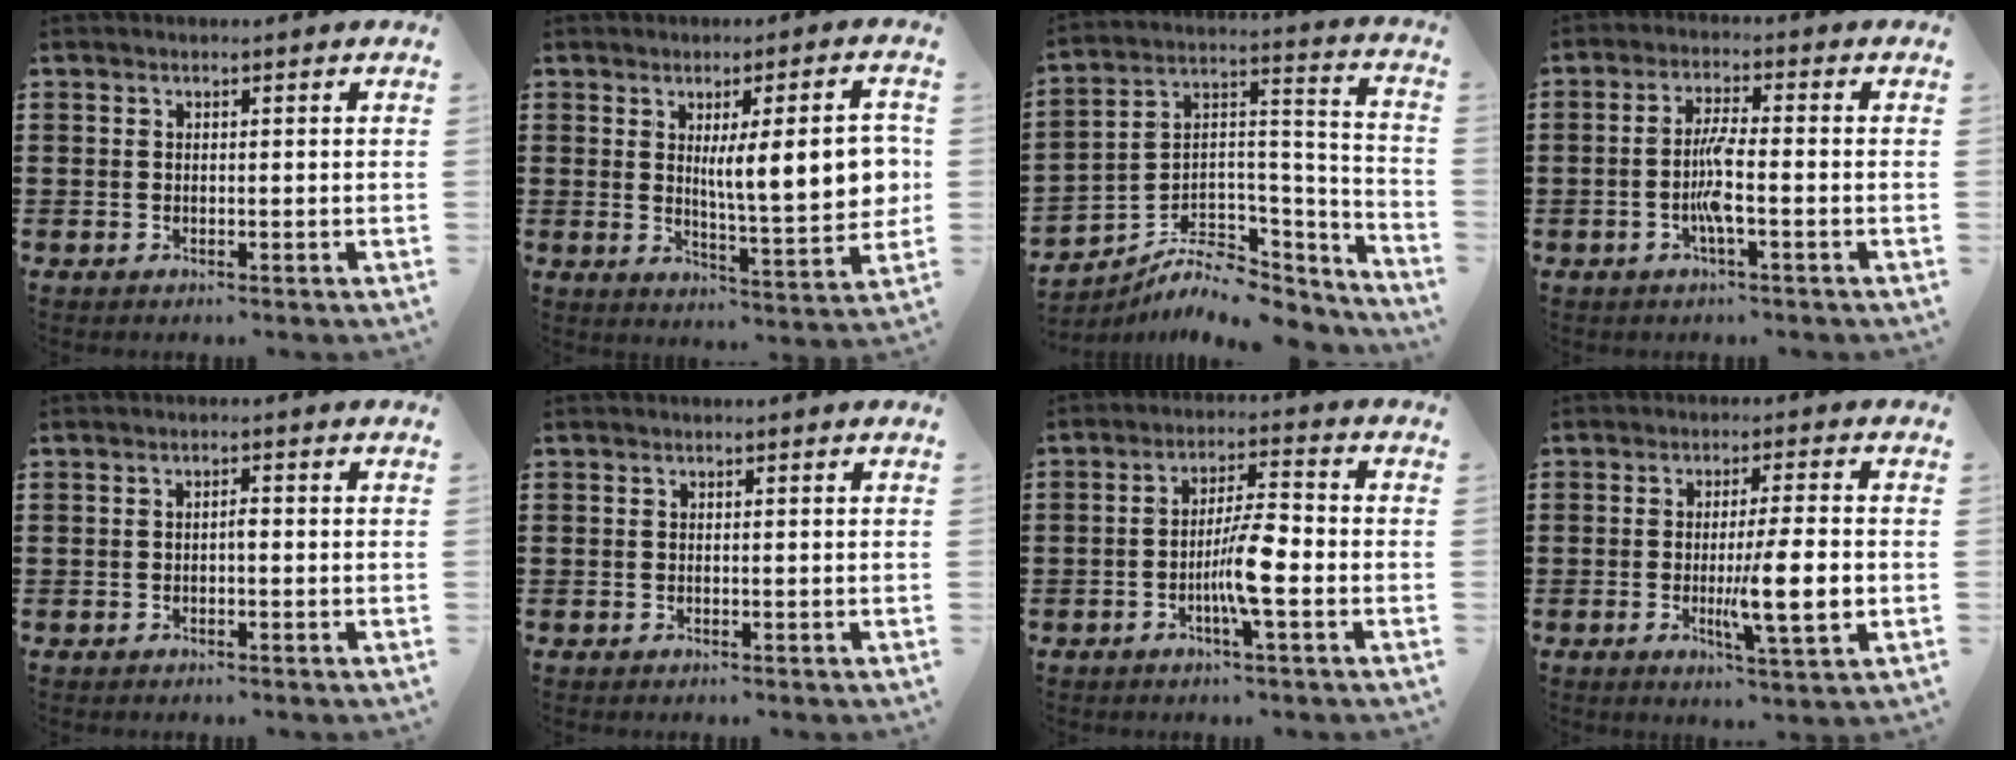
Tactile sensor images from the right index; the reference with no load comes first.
{"total": 10.8, "force": [1.7, 2.2, 10.4], "torque": [-0.157, -0.008, 0.022]}
{"total": 7.4, "force": [-5.5, 4.1, 2.8], "torque": [-0.050, 0.003, -0.100]}
{"total": 5.1, "force": [-1.5, 0.5, 4.8], "torque": [-0.115, -0.011, -0.038]}
{"total": 0.9, "force": [-0.3, 0.2, 0.9], "torque": [-0.018, -0.004, -0.006]}
{"total": 0.0}
{"total": 6.9, "force": [-2.0, 0.9, 6.5], "torque": [-0.125, -0.004, -0.040]}
{"total": 9.1, "force": [-1.4, 1.1, 8.9], "torque": [-0.152, -0.012, -0.022]}